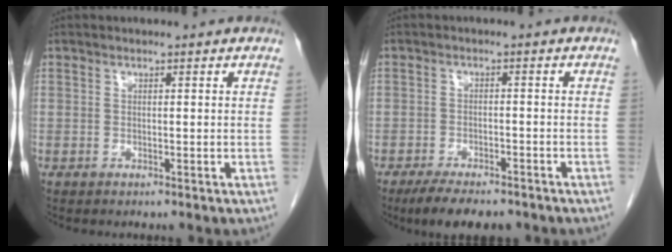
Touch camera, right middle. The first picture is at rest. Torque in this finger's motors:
{"motor_torque": [0.60, -0.49, 0.00, 0.01]}